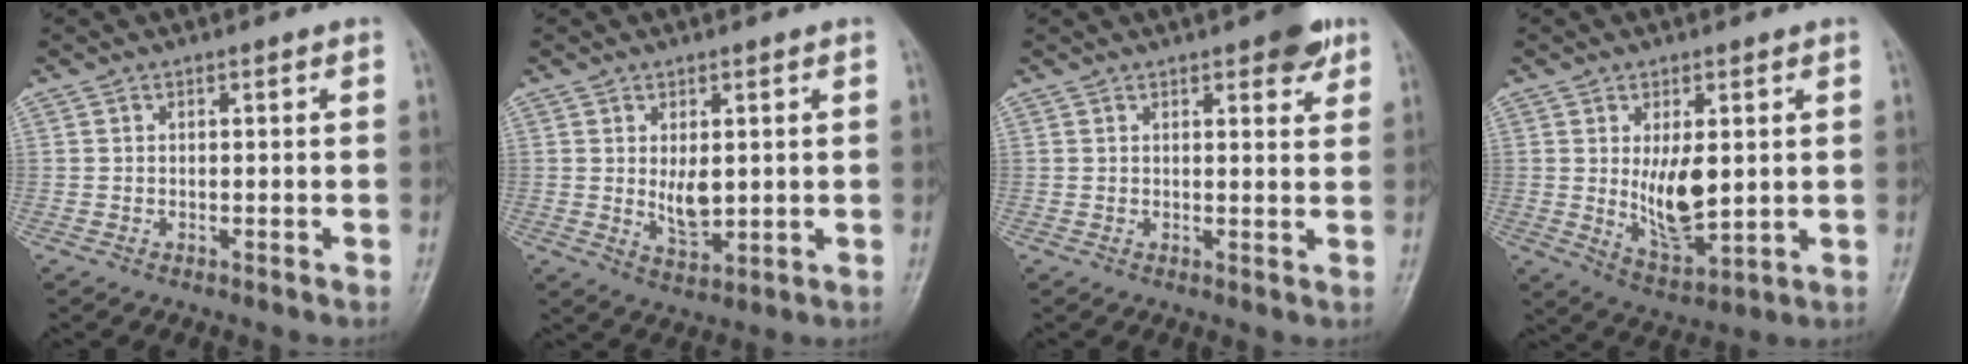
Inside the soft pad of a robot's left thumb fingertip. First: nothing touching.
{"total": 4.9, "force": [0.6, 2.8, 4.0], "torque": [-0.055, -0.015, 0.020]}
{"total": 5.2, "force": [3.1, 1.9, 3.6], "torque": [-0.029, -0.012, 0.035]}
{"total": 9.6, "force": [0.9, 4.6, 8.4], "torque": [-0.124, -0.026, 0.031]}